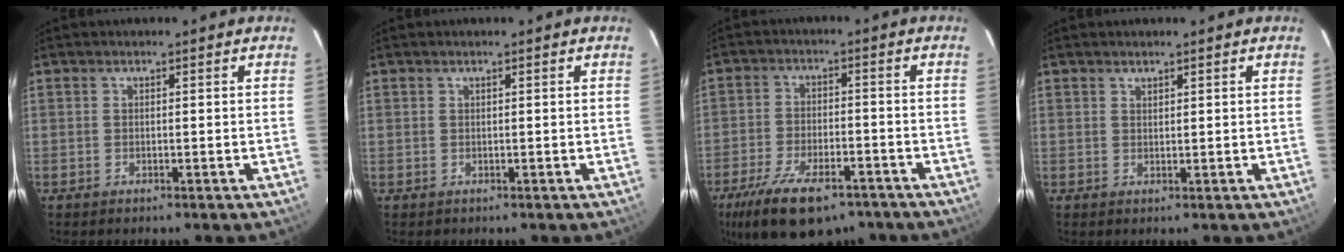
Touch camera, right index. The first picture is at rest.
{"total": 0.6, "force": [0.1, 0.5, -0.1], "torque": [0.005, 0.003, 0.003]}
{"total": 16.8, "force": [-11.4, 7.2, 10.0], "torque": [-0.211, -0.027, -0.183]}
{"total": 0.8, "force": [0.8, 0.3, 0.1], "torque": [-0.002, 0.001, 0.015]}